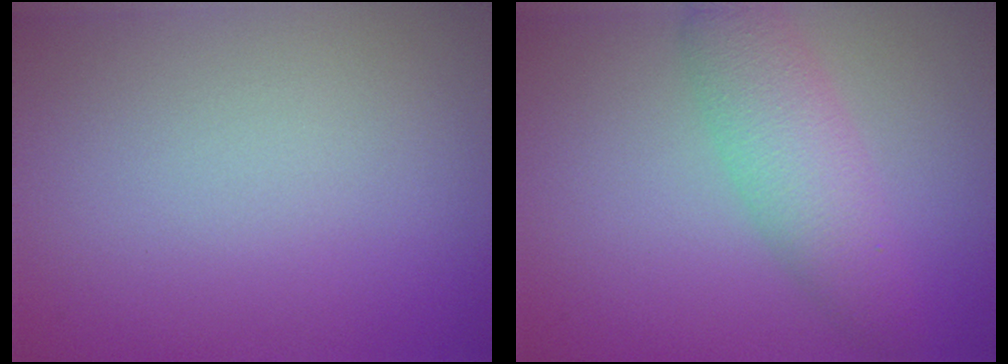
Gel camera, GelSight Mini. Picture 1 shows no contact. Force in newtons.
{"total": 4.3, "press": 4.2, "slide": 0.0}